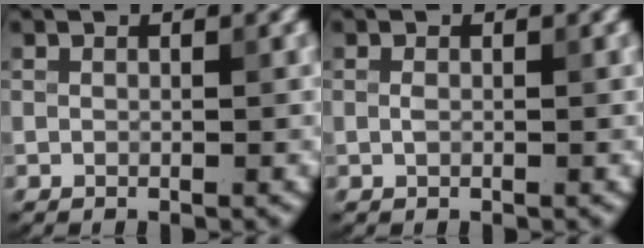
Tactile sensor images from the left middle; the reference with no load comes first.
{"total": 0.6, "force": [0.0, 0.4, 0.5], "torque": [-0.014, -0.001, 0.000]}